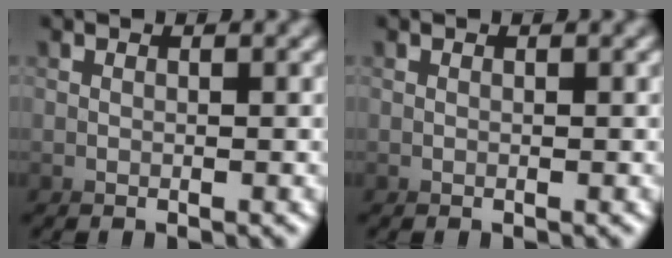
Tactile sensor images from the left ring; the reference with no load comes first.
{"total": 0.0}